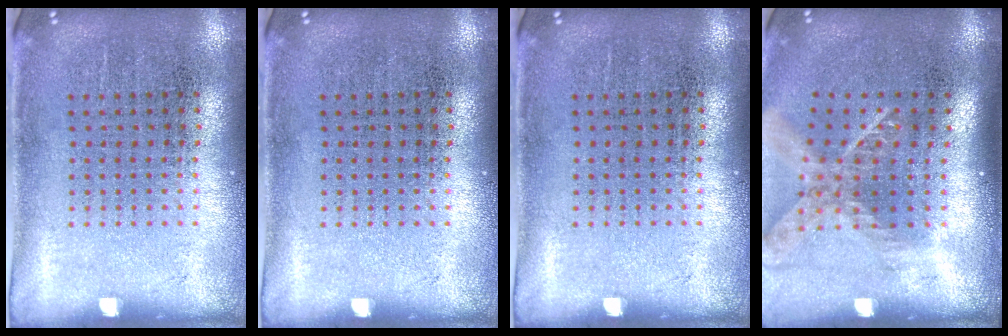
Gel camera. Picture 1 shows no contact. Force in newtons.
{"total": 0.0}
{"total": 0.0}
{"total": 1.8, "press": 1.3, "slide": 1.2}